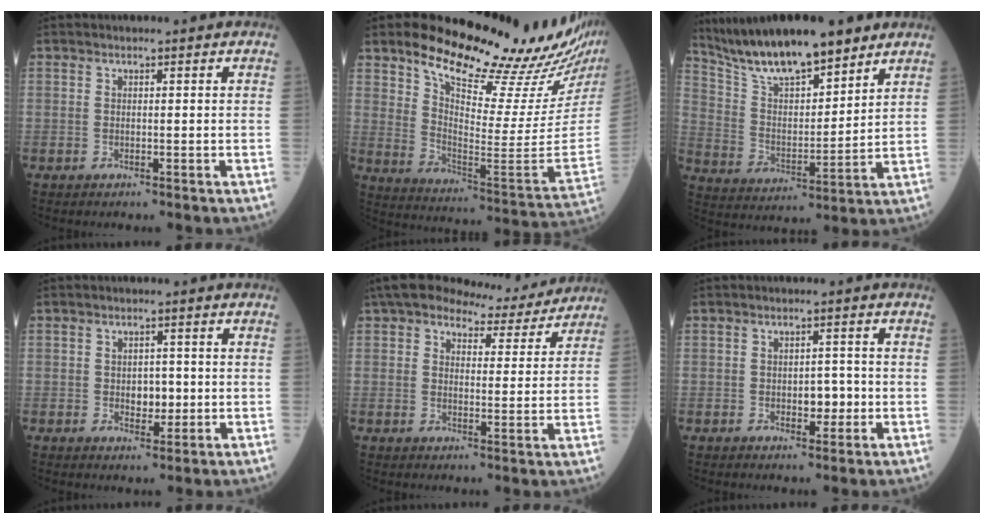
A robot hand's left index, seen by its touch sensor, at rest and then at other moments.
{"total": 25.8, "force": [21.4, 2.0, 14.3], "torque": [-0.227, -0.084, 0.295]}
{"total": 15.7, "force": [12.9, 3.2, 8.2], "torque": [-0.151, 0.007, 0.236]}
{"total": 3.2, "force": [-0.5, 2.1, 2.3], "torque": [-0.030, 0.000, -0.006]}
{"total": 11.3, "force": [10.2, 3.1, 3.8], "torque": [-0.050, 0.012, 0.132]}
{"total": 3.3, "force": [-1.0, 1.8, 2.6], "torque": [-0.029, 0.001, -0.012]}